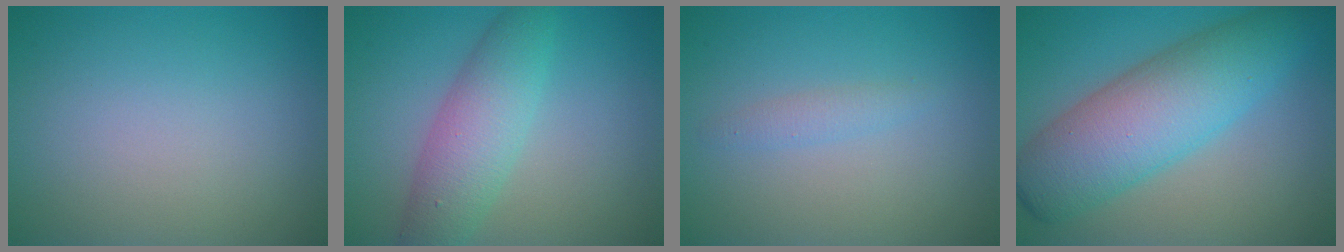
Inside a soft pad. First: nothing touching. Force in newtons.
{"total": 4.9, "press": 4.9, "slide": 0.1}
{"total": 1.1, "press": 1.1, "slide": 0.1}
{"total": 8.7, "press": 8.7, "slide": 0.1}